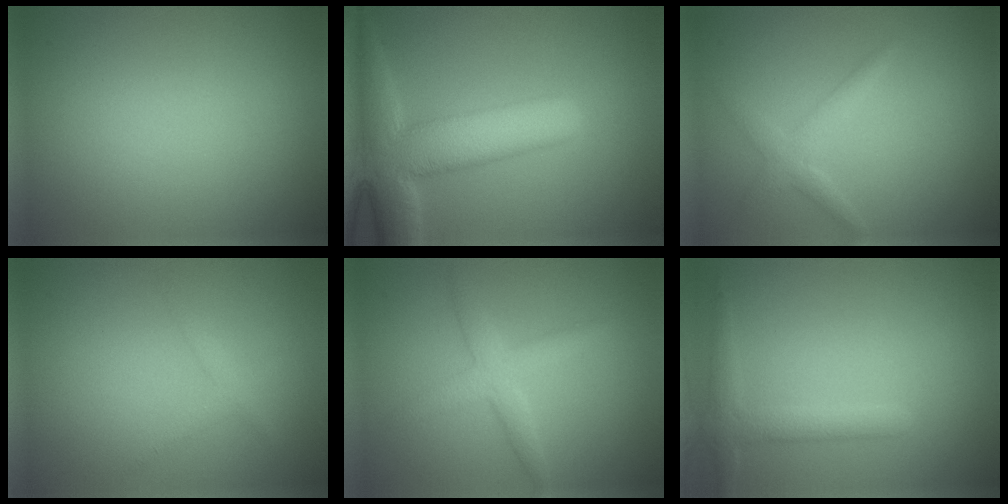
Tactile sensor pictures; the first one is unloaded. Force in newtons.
{"total": 9.0, "press": 8.9, "slide": 0.6}
{"total": 1.9, "press": 1.9, "slide": 0.1}
{"total": 1.3, "press": 1.3, "slide": 0.1}
{"total": 2.7, "press": 2.7, "slide": 0.0}
{"total": 2.3, "press": 2.3, "slide": 0.2}